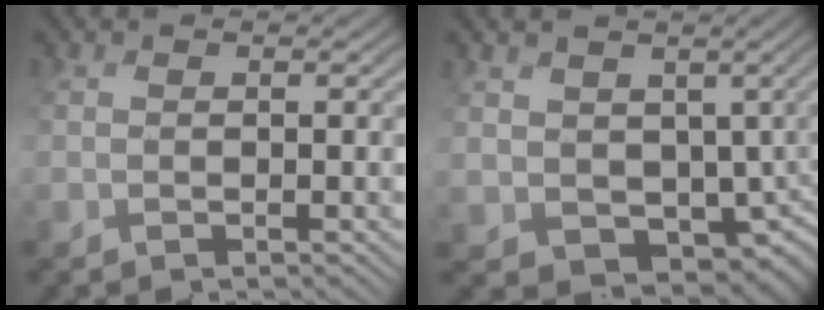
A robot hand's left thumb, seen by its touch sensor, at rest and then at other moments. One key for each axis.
{"total": 5.5, "fx": 0.4, "fy": 5.1, "fz": 2.1, "tx": -0.059, "ty": -0.039, "tz": 0.026}